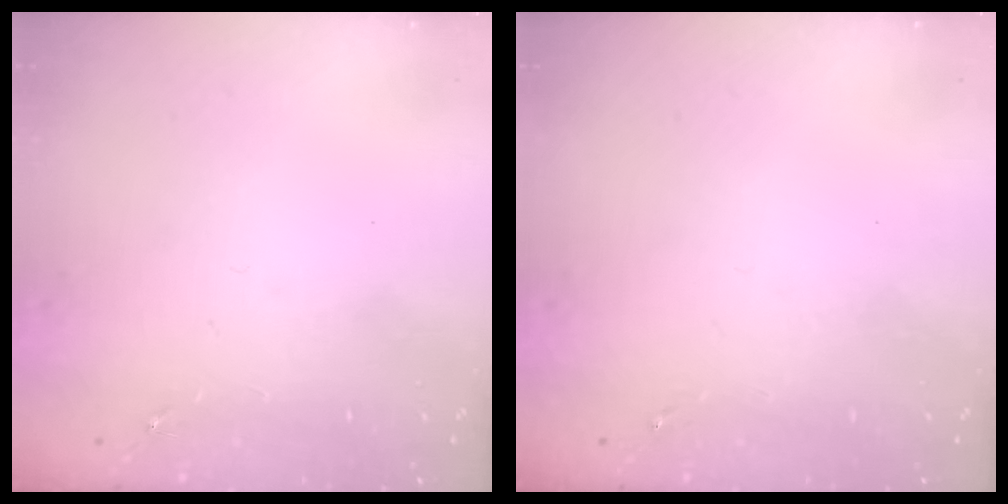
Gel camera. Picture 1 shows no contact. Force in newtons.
{"total": 0.0}